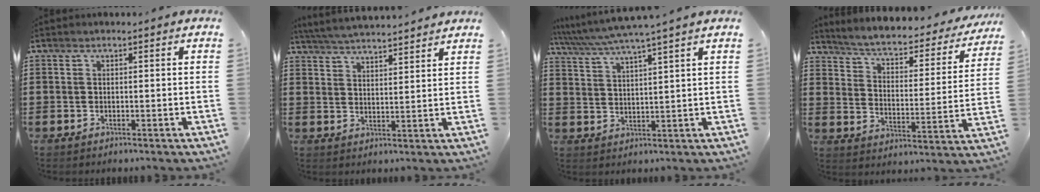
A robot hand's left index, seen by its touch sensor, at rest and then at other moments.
{"total": 4.5, "force": [4.4, -0.4, 0.7], "torque": [-0.030, -0.024, 0.078]}
{"total": 4.7, "force": [4.0, -0.7, 2.2], "torque": [-0.056, -0.023, 0.067]}
{"total": 3.7, "force": [3.2, 0.5, 1.9], "torque": [-0.055, -0.031, 0.043]}